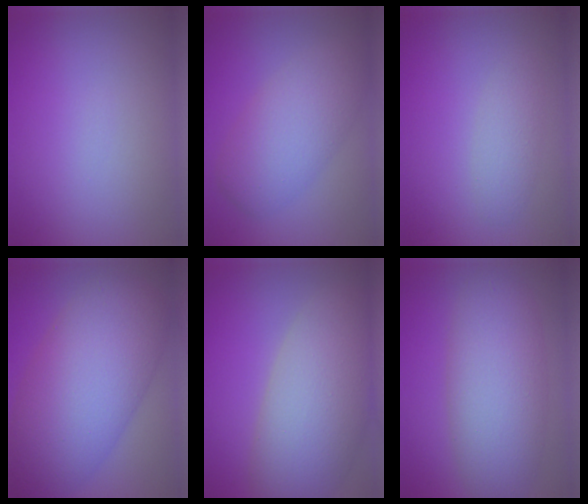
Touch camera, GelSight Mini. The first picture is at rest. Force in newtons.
{"total": 5.5, "press": 5.5, "slide": 0.1}
{"total": 1.7, "press": 1.7, "slide": 0.1}
{"total": 11.6, "press": 11.6, "slide": 0.3}
{"total": 9.2, "press": 9.2, "slide": 0.6}
{"total": 7.0, "press": 7.0, "slide": 0.4}